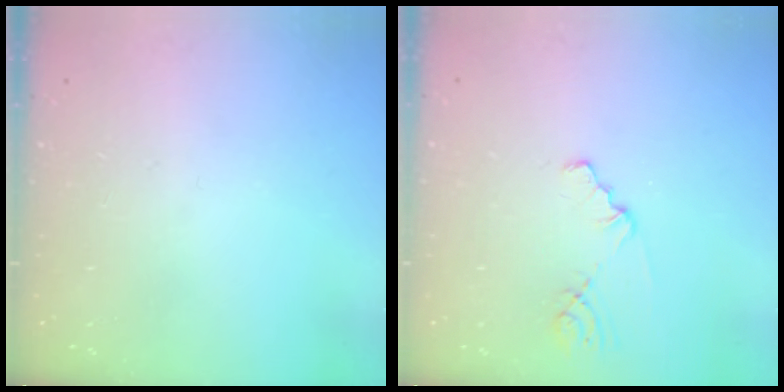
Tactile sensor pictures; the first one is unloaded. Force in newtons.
{"total": 1.0, "press": 1.0, "slide": 0.2}